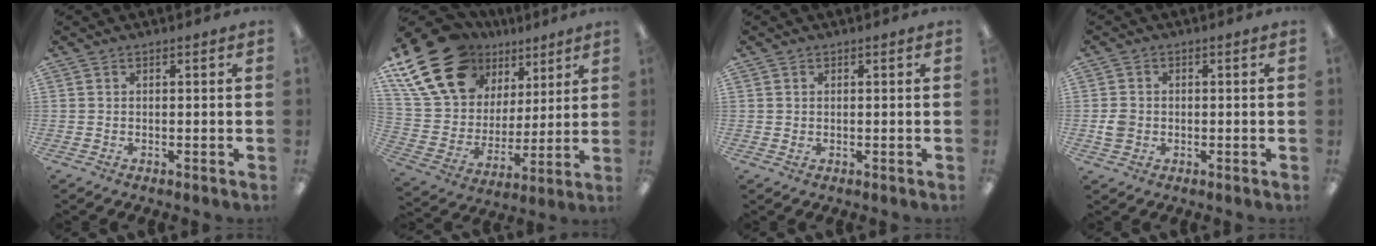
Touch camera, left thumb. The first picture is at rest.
{"total": 23.2, "force": [13.8, 15.2, 10.9], "torque": [-0.231, -0.065, 0.264]}
{"total": 0.6, "force": [0.3, 0.5, 0.3], "torque": [-0.007, 0.002, 0.005]}
{"total": 3.3, "force": [-0.6, 3.0, 1.3], "torque": [-0.013, 0.002, -0.012]}